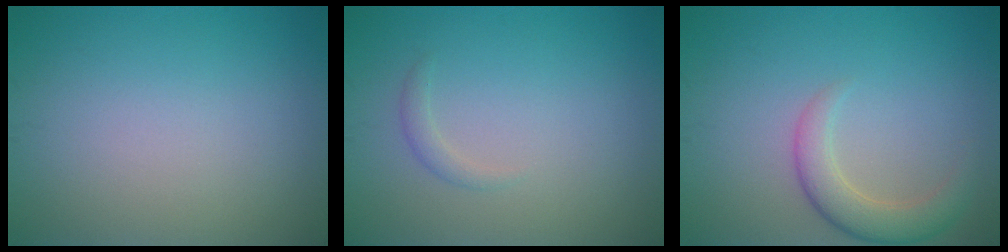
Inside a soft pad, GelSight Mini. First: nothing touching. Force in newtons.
{"total": 0.9, "press": 0.9, "slide": 0.1}
{"total": 3.4, "press": 3.4, "slide": 0.4}